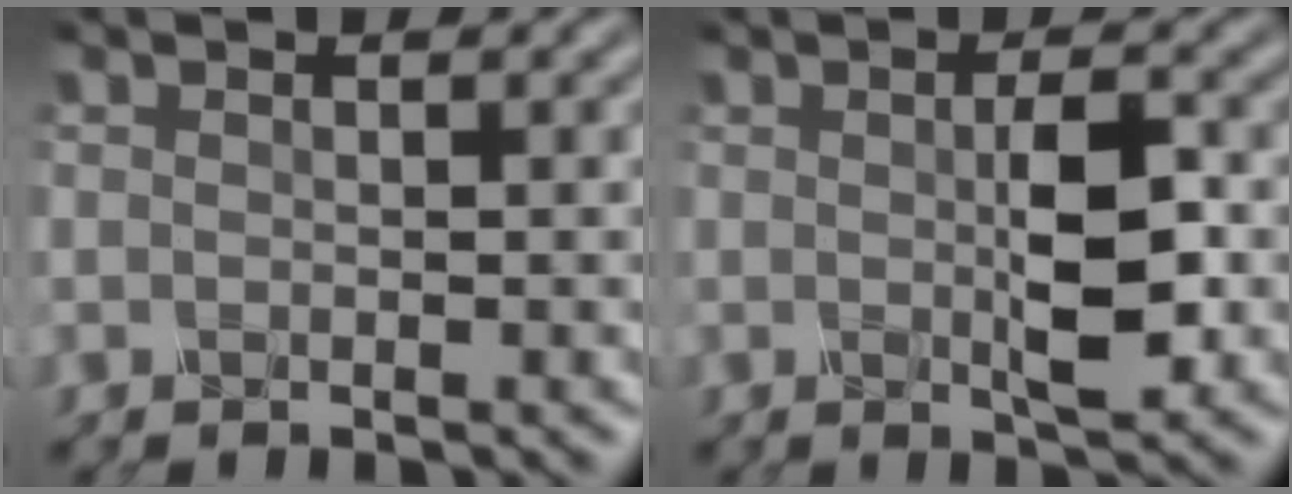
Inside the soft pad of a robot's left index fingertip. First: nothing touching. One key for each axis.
{"total": 3.7, "fx": -0.1, "fy": 0.8, "fz": 3.6, "tx": -0.071, "ty": 0.004, "tz": 0.001}